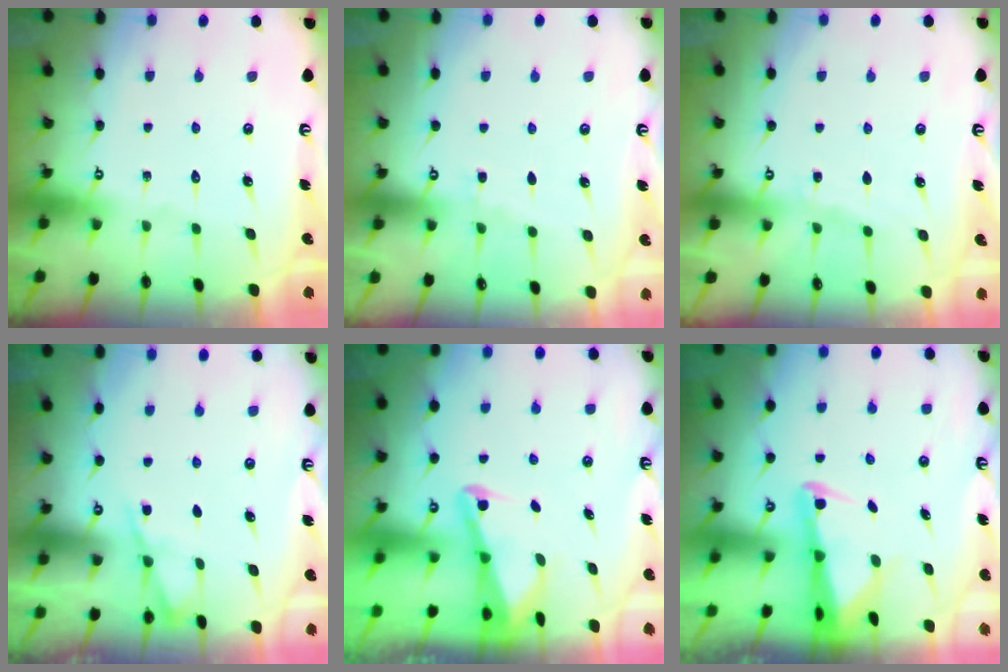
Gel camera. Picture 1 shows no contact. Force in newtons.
{"total": 2.5, "press": 2.4, "slide": 0.4}
{"total": 3.8, "press": 3.8, "slide": 0.5}
{"total": 2.2, "press": 2.1, "slide": 0.4}
{"total": 2.1, "press": 2.1, "slide": 0.3}
{"total": 2.4, "press": 2.4, "slide": 0.5}